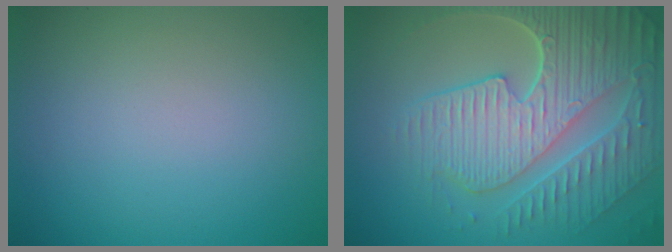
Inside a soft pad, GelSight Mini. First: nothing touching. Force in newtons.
{"total": 8.9, "press": 6.2, "slide": 6.5}